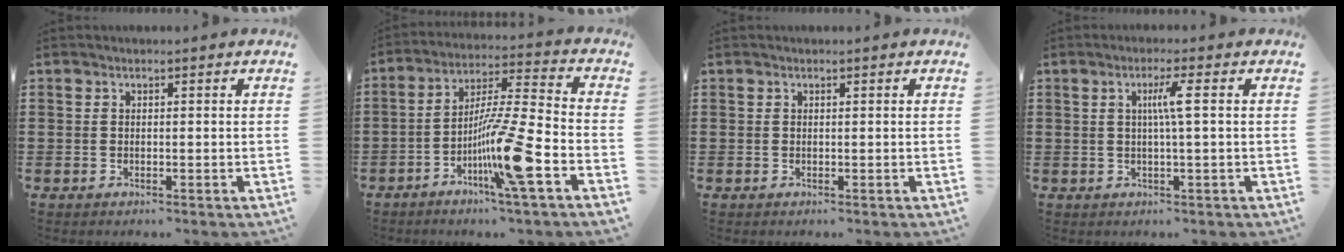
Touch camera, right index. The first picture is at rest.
{"total": 13.3, "force": [-5.7, 0.2, 12.0], "torque": [-0.229, -0.005, -0.108]}
{"total": 0.0}
{"total": 3.5, "force": [0.4, -0.3, 3.5], "torque": [-0.066, -0.001, 0.001]}